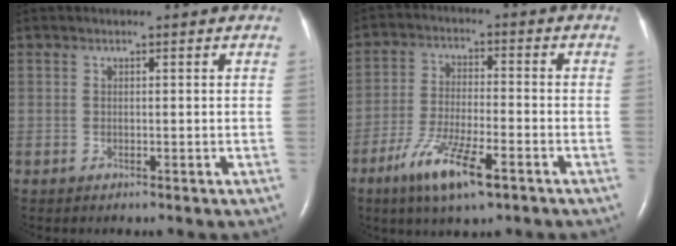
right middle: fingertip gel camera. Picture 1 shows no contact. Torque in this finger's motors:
{"motor_torque": [1.16, -0.98, 0.22, 0.16]}